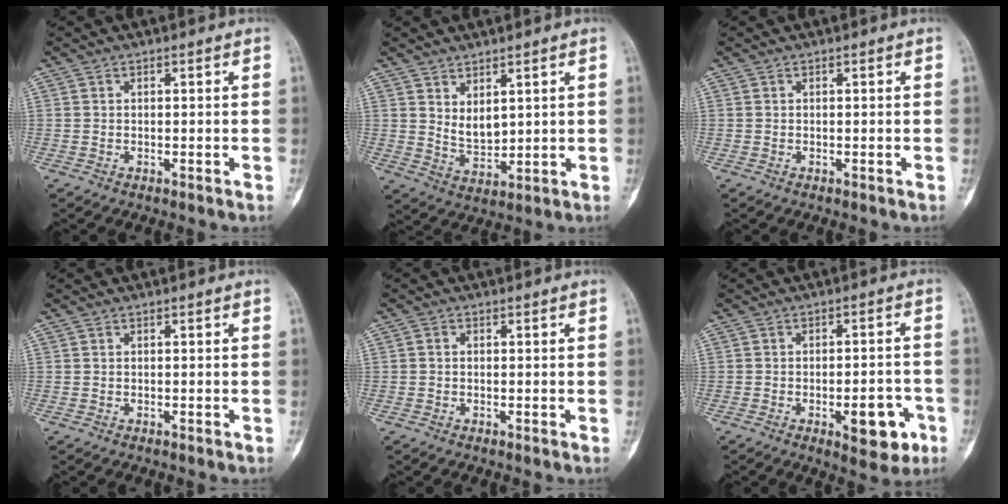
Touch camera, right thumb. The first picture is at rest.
{"total": 4.9, "force": [2.3, 2.6, 3.5], "torque": [-0.054, -0.030, 0.053]}
{"total": 0.0}
{"total": 0.0}
{"total": 0.7, "force": [-0.1, 0.6, 0.4], "torque": [-0.003, 0.002, -0.006]}
{"total": 8.8, "force": [-3.5, 3.7, 7.1], "torque": [-0.074, 0.018, -0.040]}